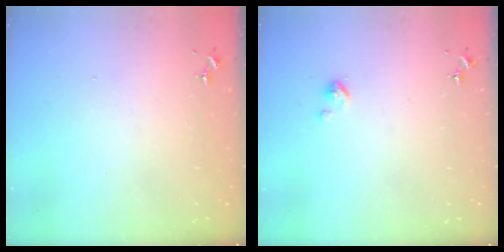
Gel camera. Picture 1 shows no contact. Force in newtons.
{"total": 3.6, "press": 3.6, "slide": 0.3}